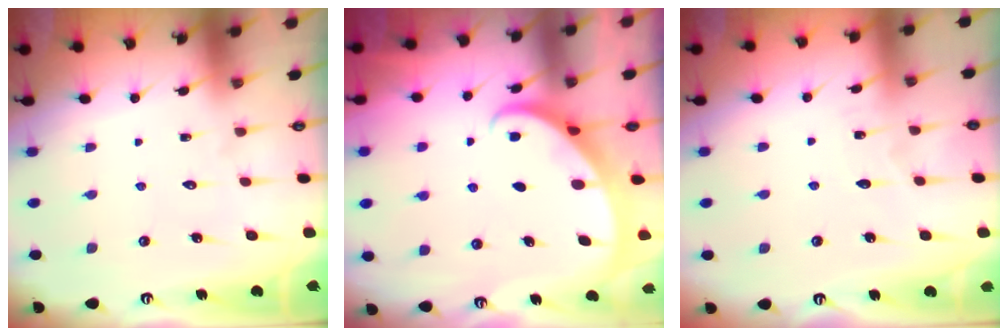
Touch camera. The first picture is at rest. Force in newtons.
{"total": 2.5, "press": 2.5, "slide": 0.3}
{"total": 3.1, "press": 3.1, "slide": 0.3}